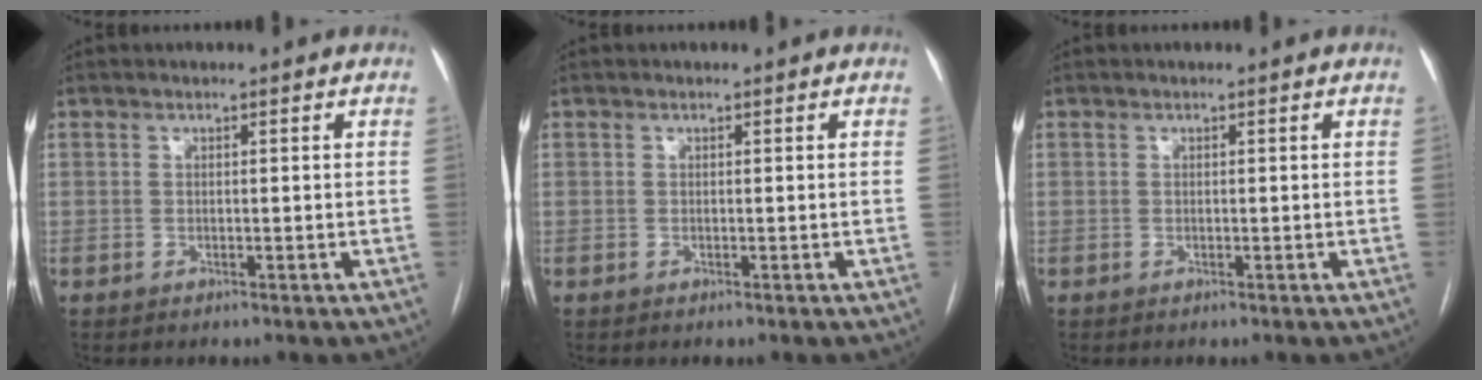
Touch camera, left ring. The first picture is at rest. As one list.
[{"total": 0.0}, {"total": 0.0}]